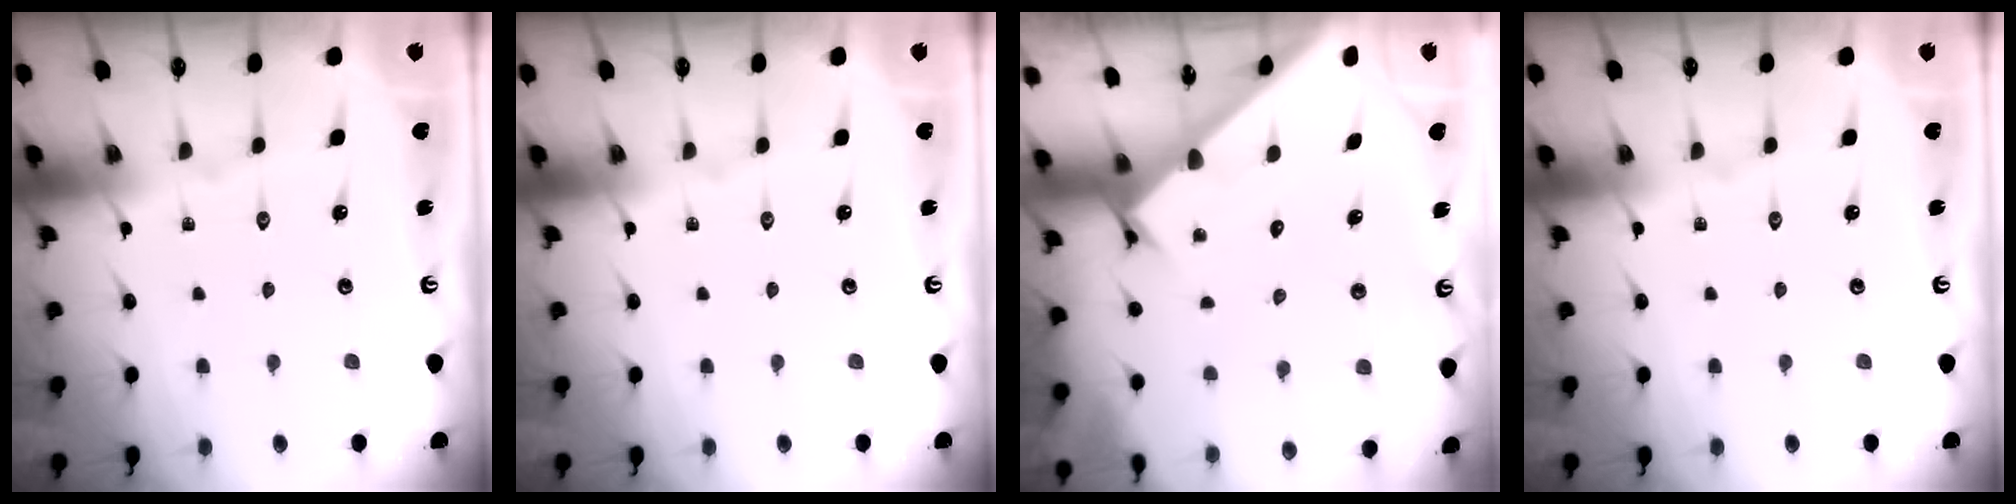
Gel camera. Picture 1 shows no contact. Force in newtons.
{"total": 0.0}
{"total": 2.3, "press": 2.3, "slide": 0.2}
{"total": 0.0}